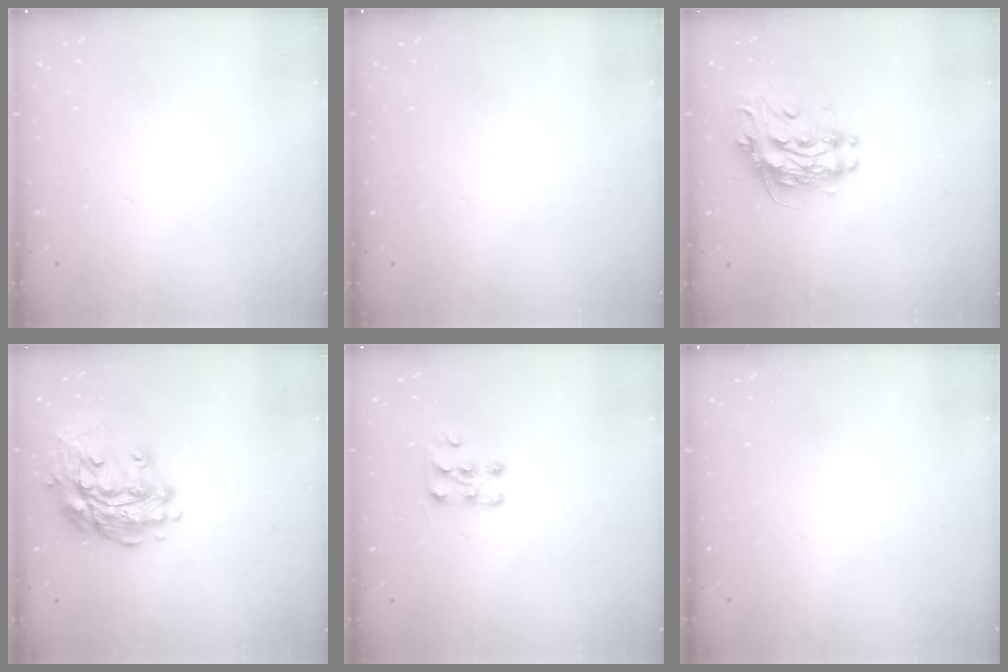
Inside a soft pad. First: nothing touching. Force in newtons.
{"total": 0.0}
{"total": 10.3, "press": 10.3, "slide": 1.0}
{"total": 16.9, "press": 16.6, "slide": 3.1}
{"total": 6.3, "press": 6.1, "slide": 1.6}
{"total": 0.0}